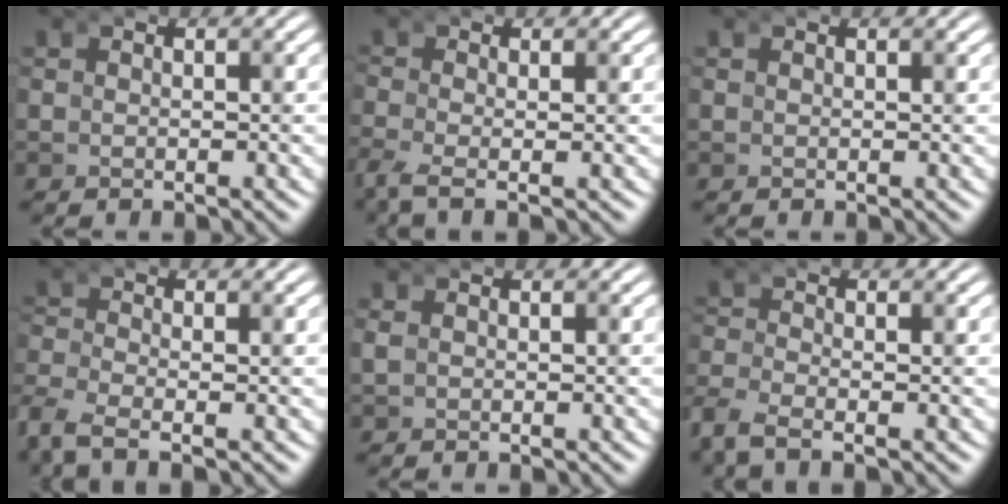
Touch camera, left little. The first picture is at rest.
{"total": 1.7, "force": [-1.3, 0.2, 1.2], "torque": [-0.039, -0.021, -0.024]}
{"total": 0.0}
{"total": 2.8, "force": [-2.4, 0.8, 1.3], "torque": [-0.045, -0.021, -0.041]}
{"total": 0.0}
{"total": 2.7, "force": [-2.5, 0.6, 0.9], "torque": [-0.036, -0.018, -0.044]}